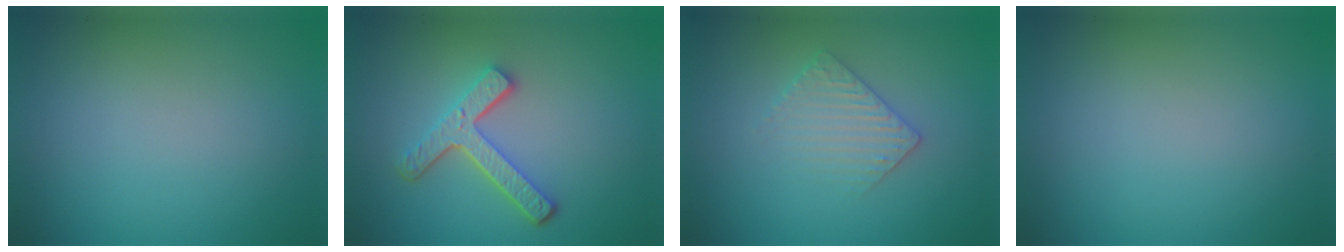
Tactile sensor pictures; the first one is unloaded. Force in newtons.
{"total": 4.2, "press": 3.3, "slide": 2.7}
{"total": 2.5, "press": 2.4, "slide": 0.5}
{"total": 0.0}